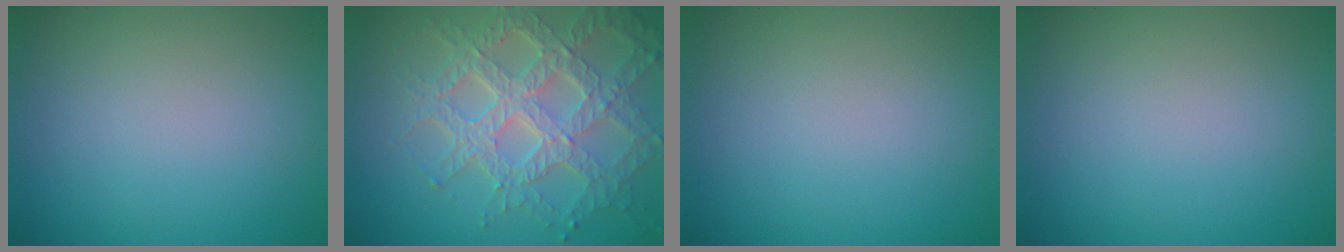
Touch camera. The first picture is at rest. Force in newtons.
{"total": 8.0, "press": 5.8, "slide": 5.5}
{"total": 0.0}
{"total": 0.0}